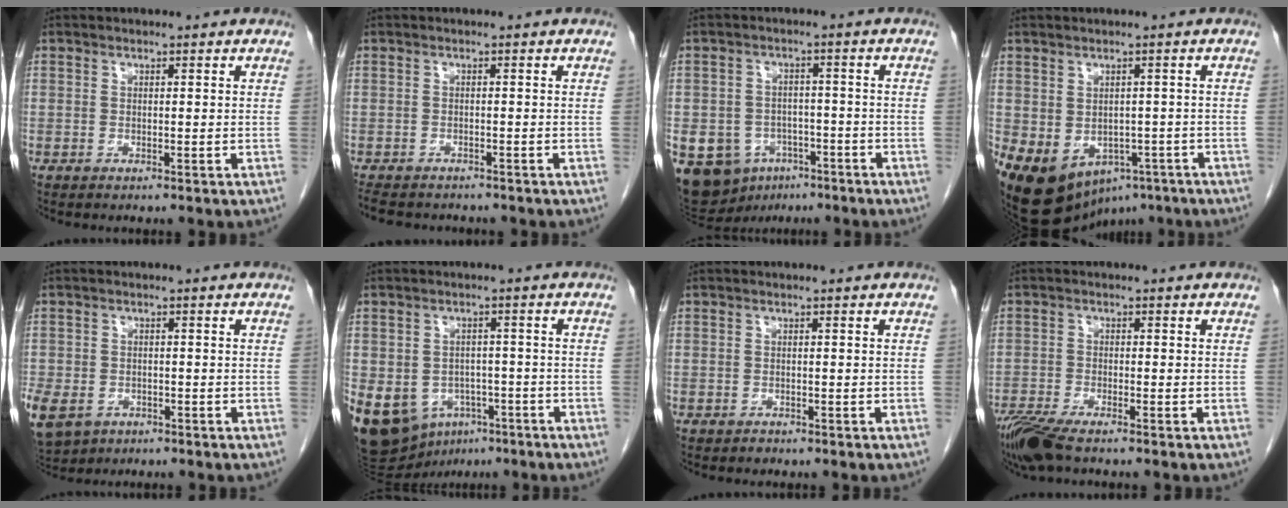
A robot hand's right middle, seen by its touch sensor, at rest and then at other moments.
{"total": 7.3, "force": [-6.3, 2.6, 2.5], "torque": [-0.049, -0.004, -0.086]}
{"total": 14.0, "force": [-6.9, 10.8, 5.7], "torque": [-0.135, 0.011, -0.096]}
{"total": 16.1, "force": [-8.6, 10.5, 8.7], "torque": [-0.192, -0.020, -0.110]}
{"total": 19.4, "force": [-8.4, 15.3, 8.4], "torque": [-0.299, -0.025, -0.121]}
{"total": 16.5, "force": [-7.8, 12.2, 7.9], "torque": [-0.194, 0.008, -0.105]}
{"total": 0.5, "force": [-0.5, 0.3, 0.0], "torque": [-0.007, 0.000, -0.008]}
{"total": 6.4, "force": [-5.0, 1.0, 3.8], "torque": [-0.078, -0.018, -0.095]}